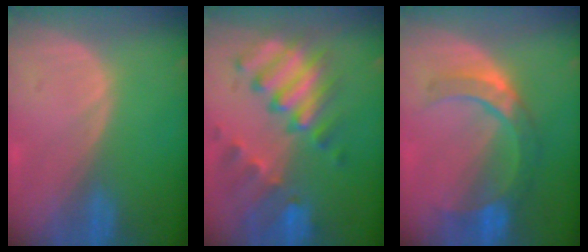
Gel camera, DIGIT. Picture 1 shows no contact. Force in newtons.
{"total": 10.2, "press": 8.9, "slide": 5.0}
{"total": 7.2, "press": 7.1, "slide": 1.1}